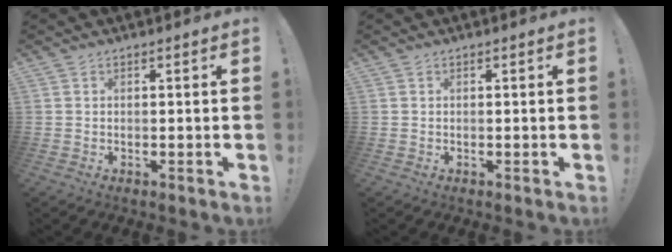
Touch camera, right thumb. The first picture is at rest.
{"total": 0.0}